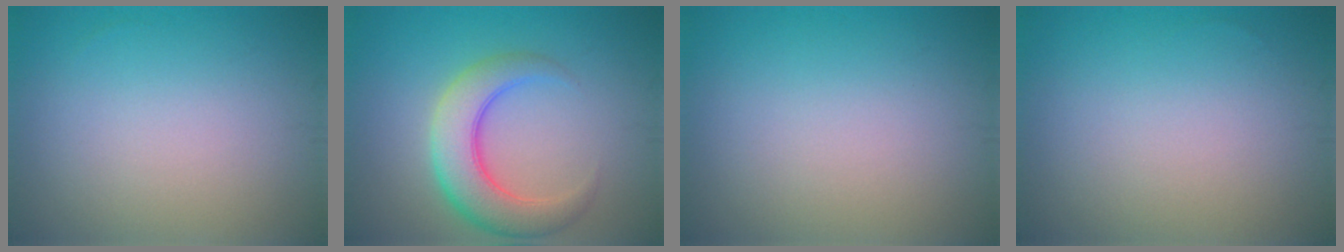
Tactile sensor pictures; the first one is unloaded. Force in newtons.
{"total": 5.9, "press": 5.9, "slide": 0.3}
{"total": 0.0}
{"total": 0.0}